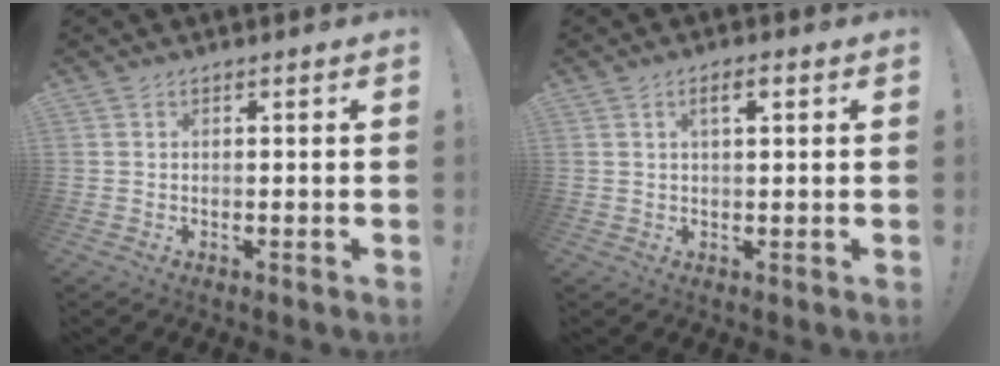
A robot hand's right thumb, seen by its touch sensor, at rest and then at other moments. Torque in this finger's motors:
{"motor_torque": [-0.10, 0.10, 0.39, 0.30, -0.03]}